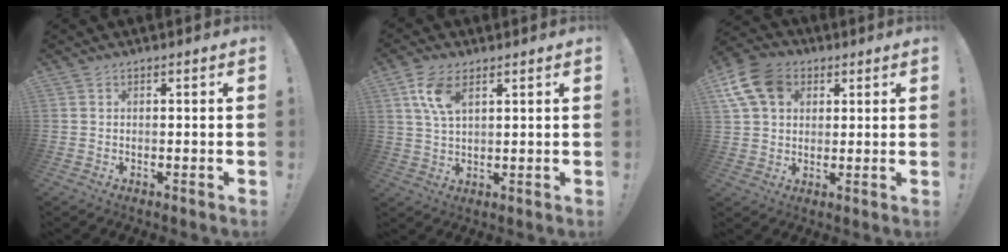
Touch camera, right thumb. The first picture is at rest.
{"total": 8.2, "force": [3.7, 4.1, 6.1], "torque": [-0.118, -0.011, 0.066]}
{"total": 12.8, "force": [5.1, 9.5, 7.0], "torque": [-0.126, -0.017, 0.101]}